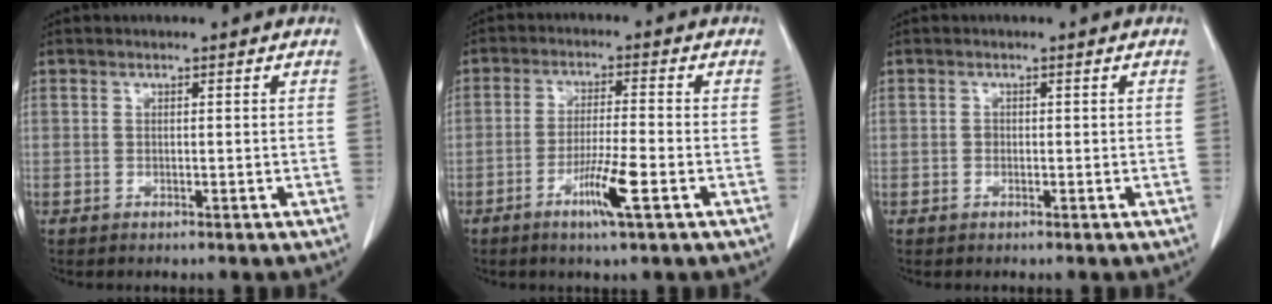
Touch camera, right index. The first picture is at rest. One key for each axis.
{"total": 6.7, "fx": -3.0, "fy": -0.5, "fz": 6.0, "tx": -0.111, "ty": -0.012, "tz": -0.057}
{"total": 0.6, "fx": -0.1, "fy": 0.5, "fz": 0.2, "tx": 0.002, "ty": 0.004, "tz": -0.003}